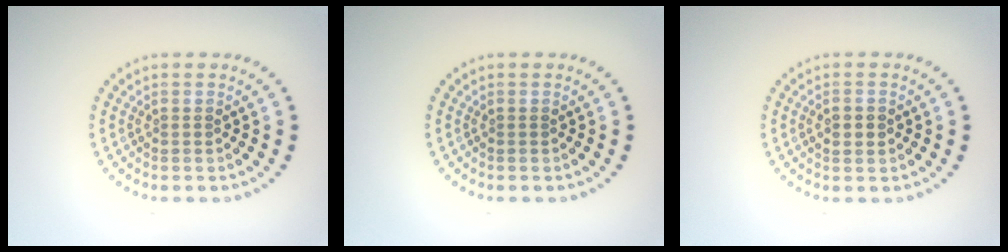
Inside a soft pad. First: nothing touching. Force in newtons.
{"total": 0.0}
{"total": 2.1, "press": 2.1, "slide": 0.1}